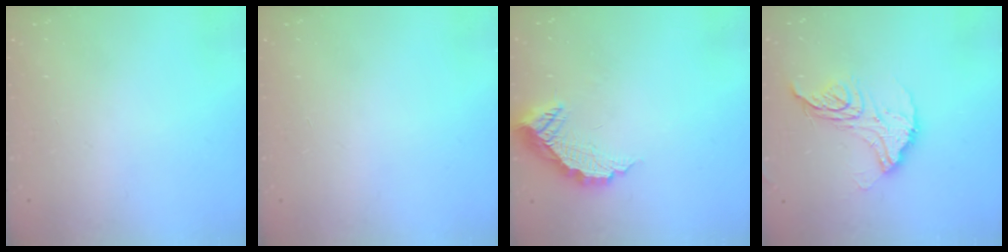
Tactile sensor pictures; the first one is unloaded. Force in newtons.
{"total": 0.0}
{"total": 9.2, "press": 9.1, "slide": 0.7}
{"total": 13.8, "press": 13.8, "slide": 1.0}